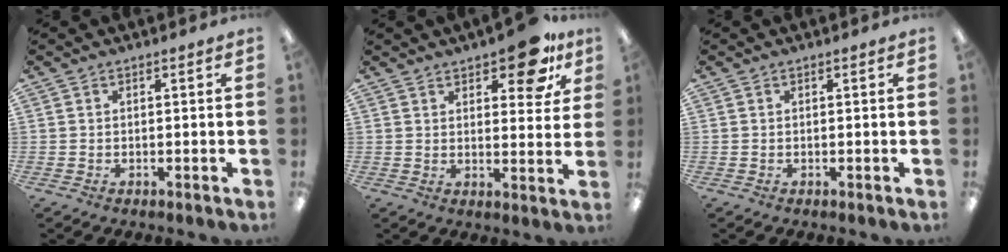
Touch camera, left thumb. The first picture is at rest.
{"total": 10.9, "force": [7.4, 4.2, 6.8], "torque": [-0.077, -0.037, 0.121]}
{"total": 0.0}